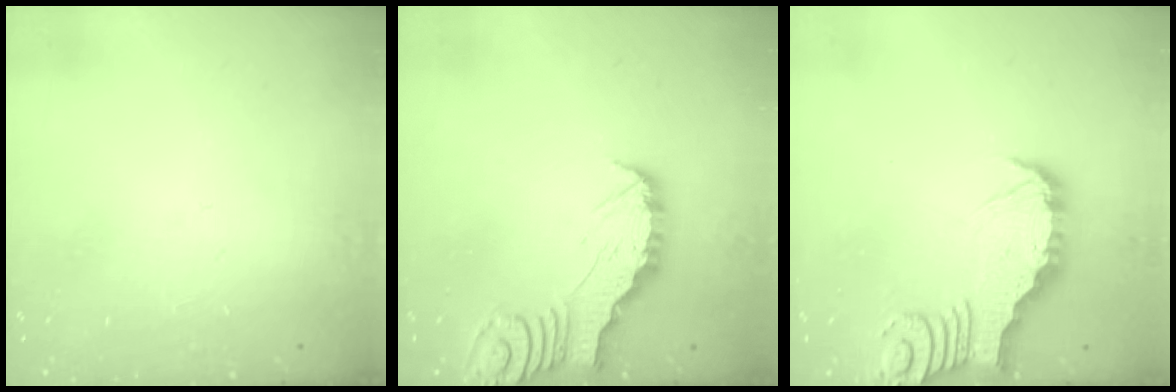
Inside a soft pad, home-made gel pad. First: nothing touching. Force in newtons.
{"total": 3.3, "press": 3.3, "slide": 0.4}
{"total": 3.8, "press": 3.8, "slide": 0.1}